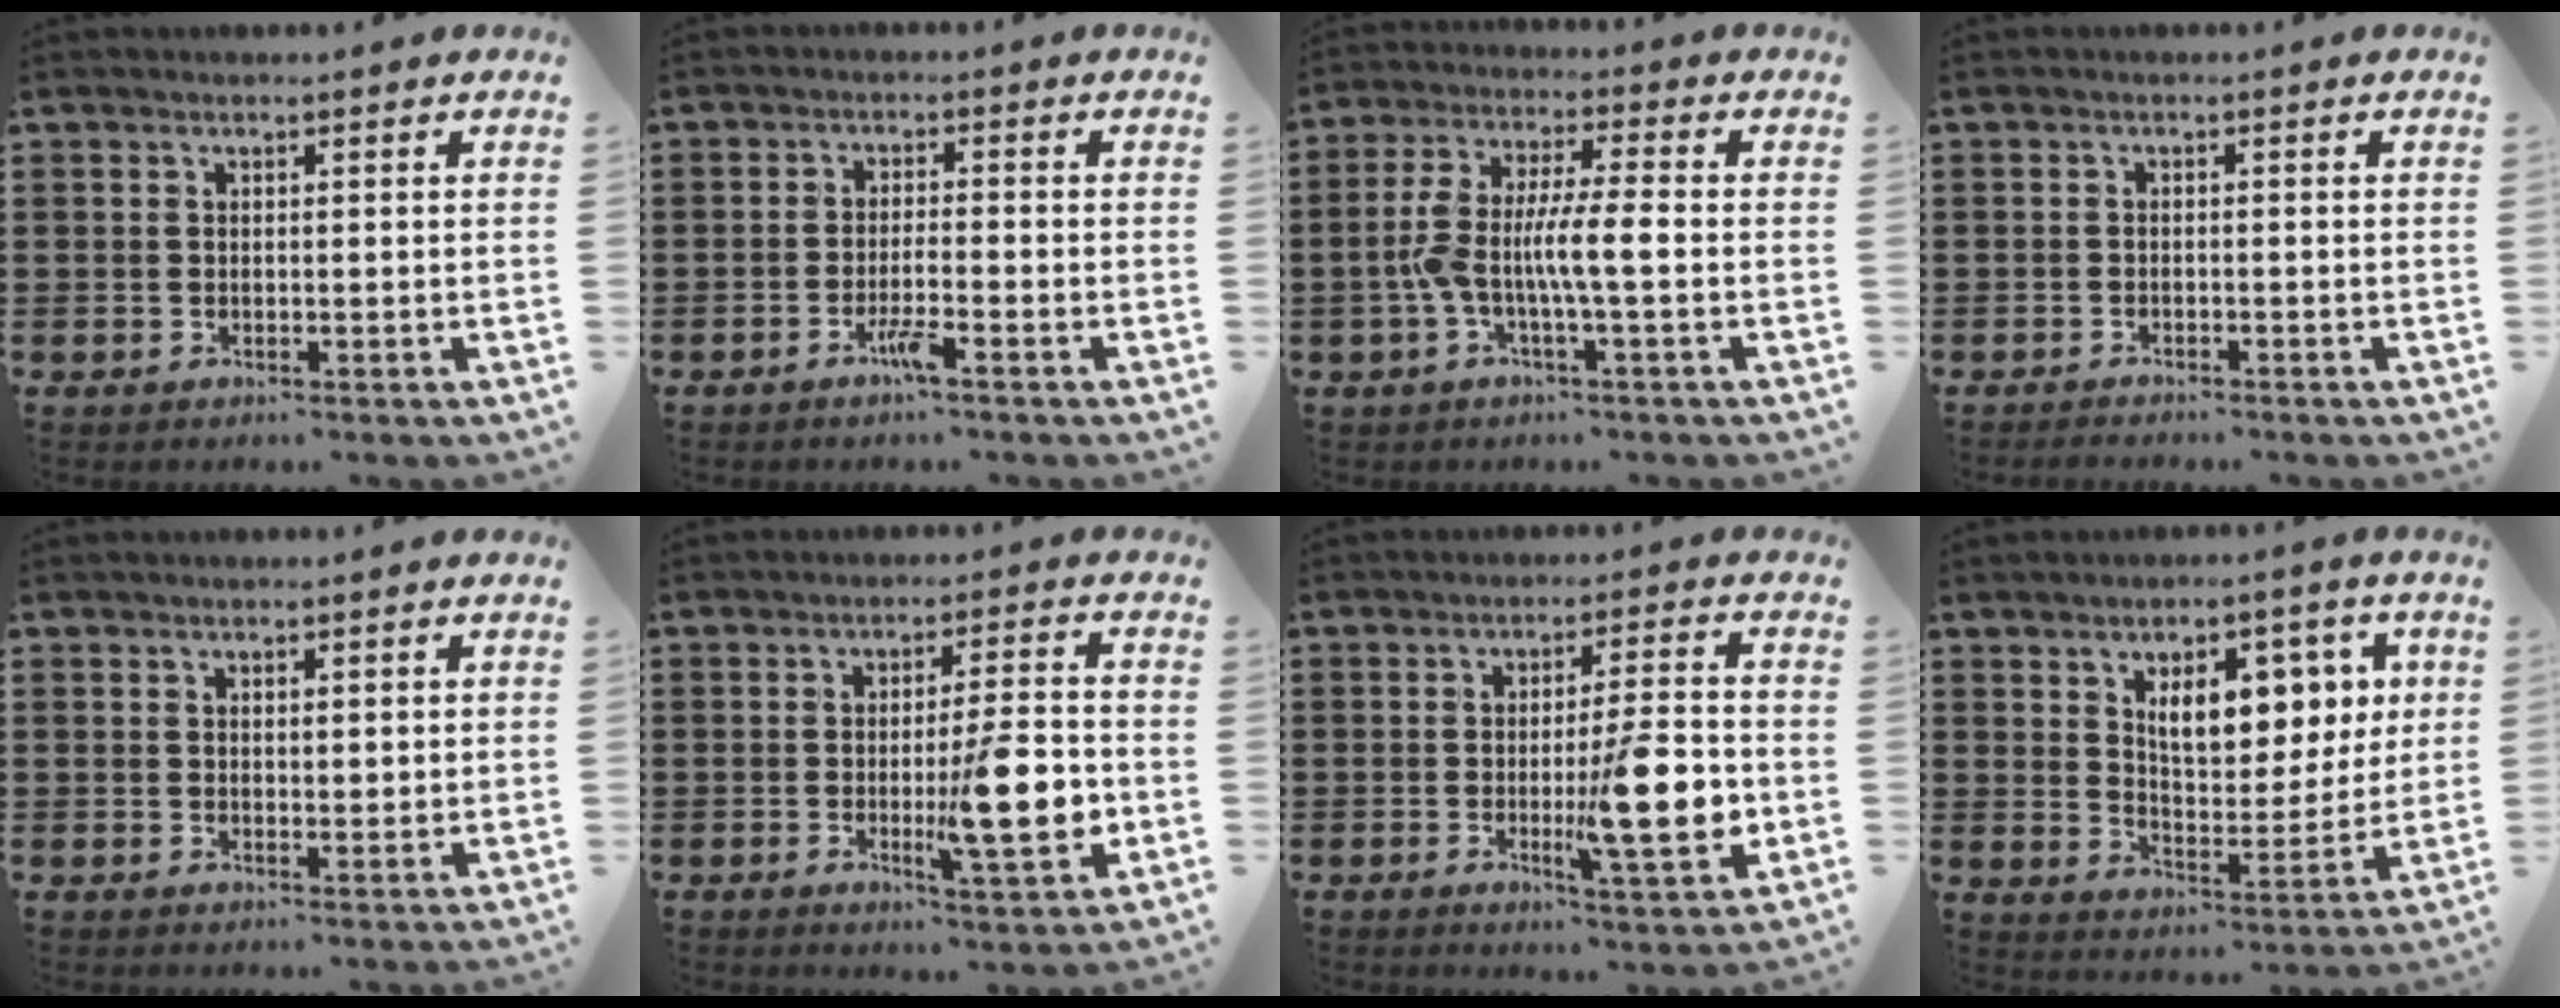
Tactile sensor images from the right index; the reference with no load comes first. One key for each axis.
{"total": 3.3, "fx": -2.2, "fy": 0.0, "fz": 2.4, "tx": -0.048, "ty": -0.006, "tz": -0.041}
{"total": 7.6, "fx": -1.7, "fy": 1.5, "fz": 7.3, "tx": -0.149, "ty": -0.003, "tz": -0.038}
{"total": 1.1, "fx": -1.1, "fy": 0.0, "fz": -0.1, "tx": -0.001, "ty": 0.003, "tz": -0.023}
{"total": 1.0, "fx": 0.7, "fy": 0.4, "fz": 0.4, "tx": -0.009, "ty": 0.006, "tz": 0.013}
{"total": 11.7, "fx": -1.8, "fy": 2.4, "fz": 11.3, "tx": -0.165, "ty": -0.012, "tz": -0.030}
{"total": 13.0, "fx": -1.9, "fy": 2.7, "fz": 12.5, "tx": -0.187, "ty": -0.012, "tz": -0.031}
{"total": 9.0, "fx": 4.0, "fy": 4.8, "fz": 6.5, "tx": -0.104, "ty": -0.003, "tz": 0.064}